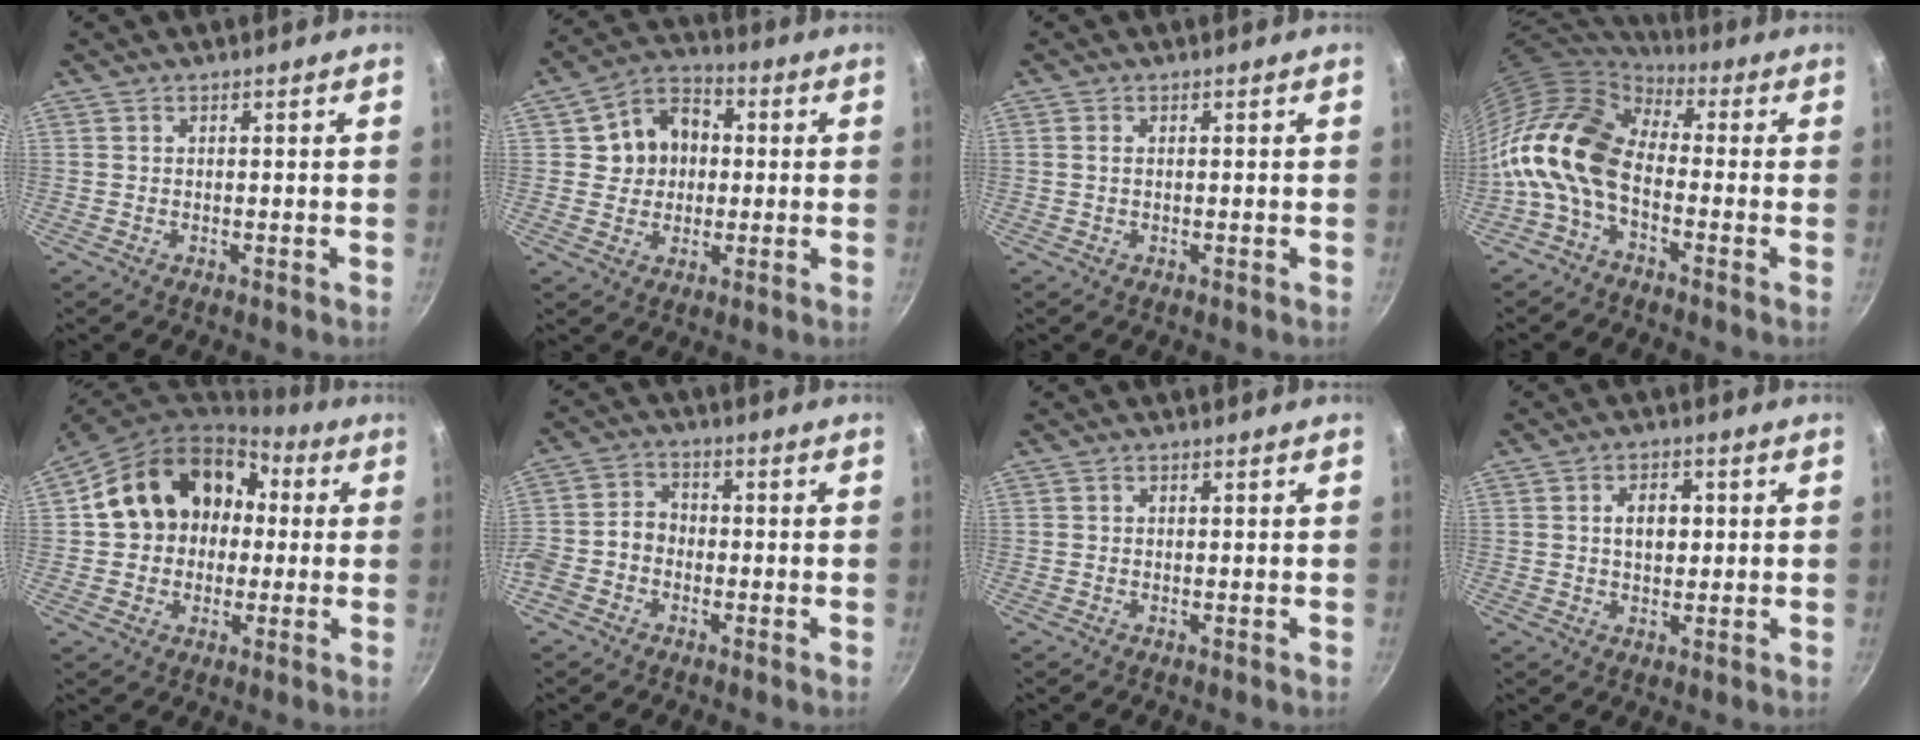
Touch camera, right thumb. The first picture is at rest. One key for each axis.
{"total": 10.2, "fx": 1.3, "fy": 8.8, "fz": 5.1, "tx": -0.050, "ty": 0.014, "tz": 0.007}
{"total": 0.9, "fx": 0.1, "fy": 0.5, "fz": 0.7, "tx": -0.014, "ty": 0.002, "tz": 0.001}
{"total": 15.2, "fx": -2.1, "fy": 9.5, "fz": 11.7, "tx": -0.210, "ty": 0.028, "tz": -0.059}
{"total": 18.2, "fx": 2.2, "fy": 15.2, "fz": 9.9, "tx": -0.142, "ty": 0.056, "tz": 0.032}
{"total": 7.4, "fx": -2.8, "fy": 5.9, "fz": 3.6, "tx": -0.056, "ty": 0.038, "tz": -0.068}
{"total": 0.0}
{"total": 5.1, "fx": 0.7, "fy": 3.4, "fz": 3.7, "tx": -0.041, "ty": 0.005, "tz": 0.008}